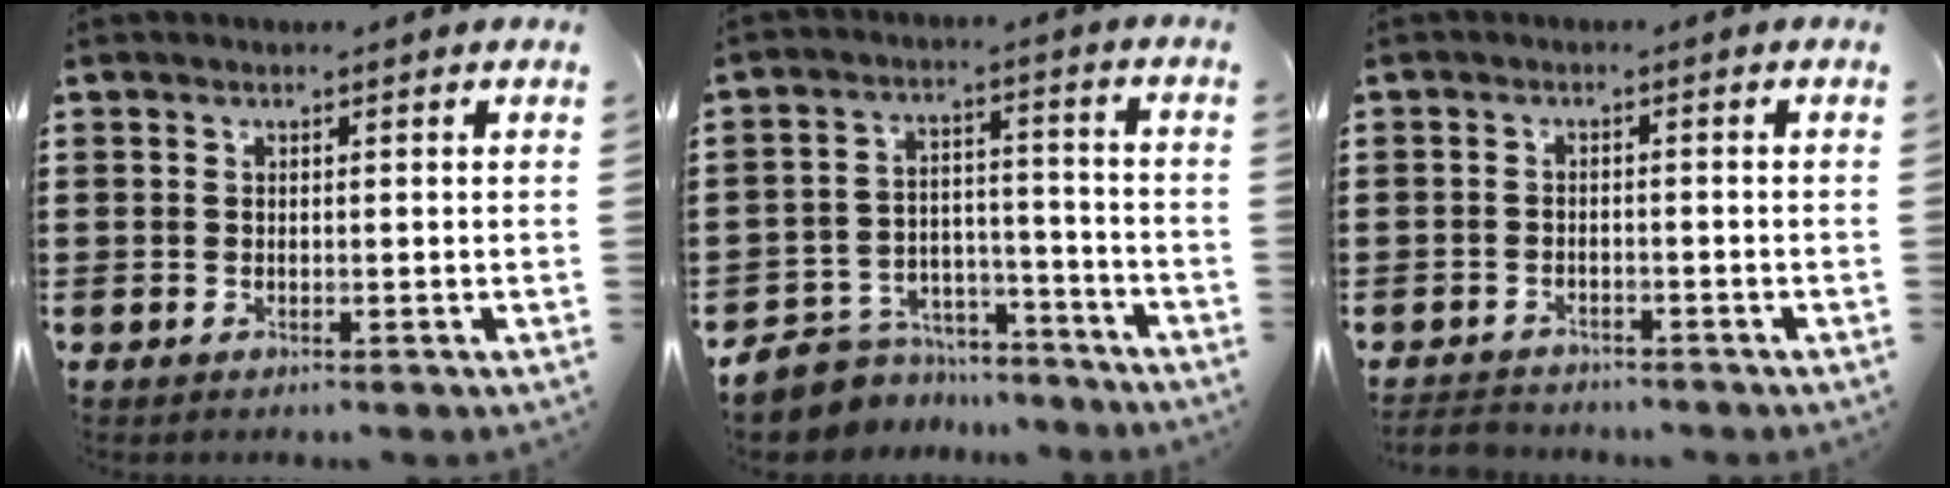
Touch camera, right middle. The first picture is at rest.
{"total": 6.8, "force": [-6.5, 2.0, 0.2], "torque": [-0.015, 0.014, -0.131]}
{"total": 2.4, "force": [-2.3, 0.6, -0.2], "torque": [-0.002, 0.000, -0.052]}